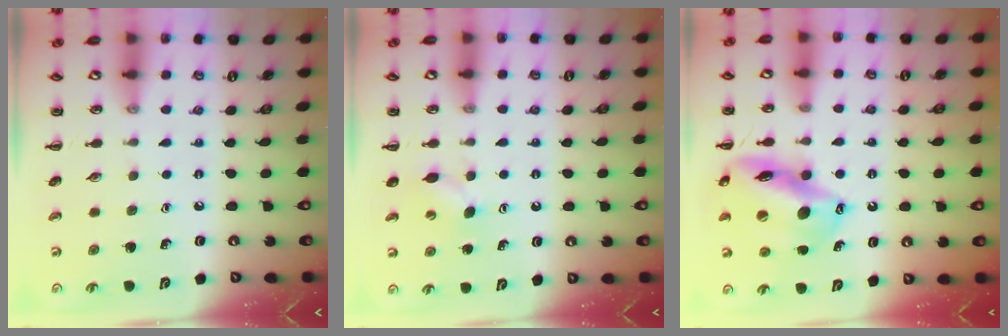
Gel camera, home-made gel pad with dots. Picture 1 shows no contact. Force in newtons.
{"total": 4.7, "press": 4.6, "slide": 1.2}
{"total": 17.3, "press": 16.8, "slide": 4.0}